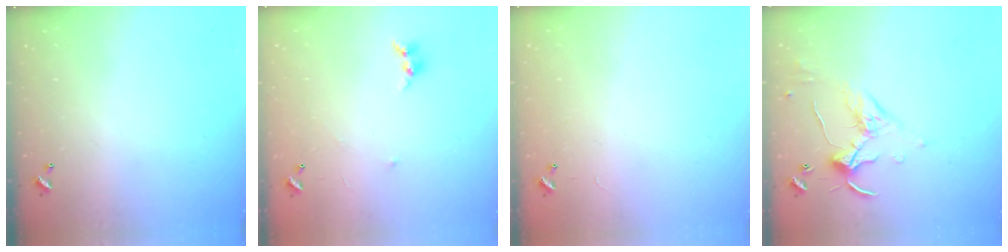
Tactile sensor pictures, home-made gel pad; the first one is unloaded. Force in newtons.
{"total": 5.3, "press": 5.3, "slide": 0.8}
{"total": 10.0, "press": 10.0, "slide": 0.3}
{"total": 1.2, "press": 0.8, "slide": 0.8}